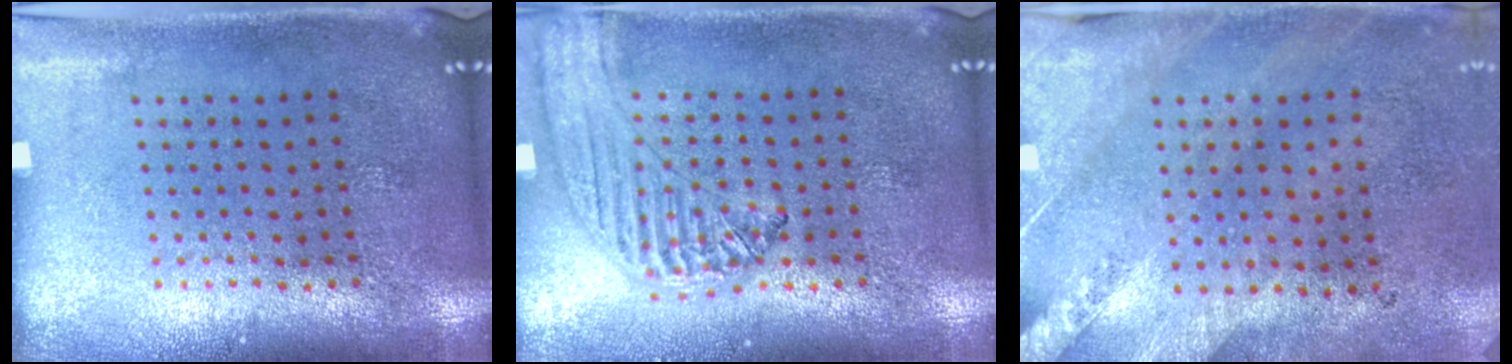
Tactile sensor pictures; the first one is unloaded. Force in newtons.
{"total": 1.2, "press": 1.2, "slide": 0.1}
{"total": 2.5, "press": 2.0, "slide": 1.4}